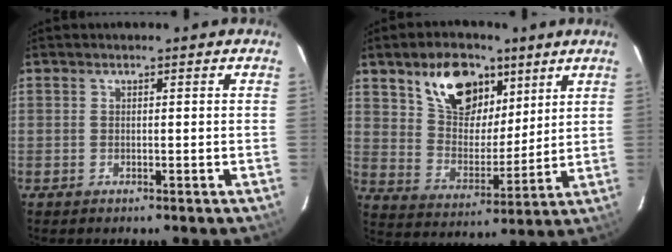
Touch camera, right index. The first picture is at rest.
{"total": 15.2, "force": [8.7, 8.7, 8.9], "torque": [-0.158, 0.024, 0.164]}